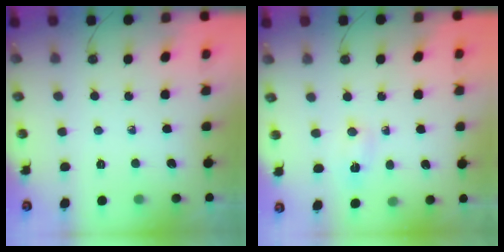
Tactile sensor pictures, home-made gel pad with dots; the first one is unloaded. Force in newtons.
{"total": 2.6, "press": 1.3, "slide": 2.2}